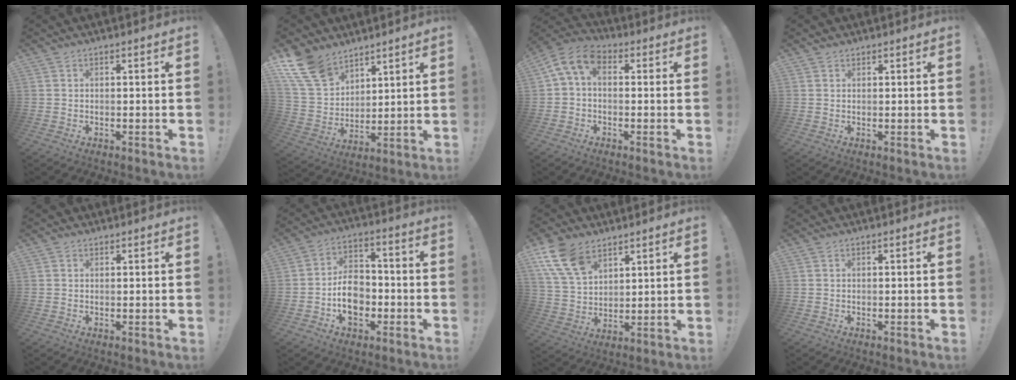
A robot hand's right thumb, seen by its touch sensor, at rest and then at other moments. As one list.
[{"total": 15.0, "force": [10.3, 8.9, 6.2], "torque": [-0.130, -0.061, 0.204]}, {"total": 8.4, "force": [1.8, 5.1, 6.5], "torque": [-0.131, 0.001, 0.039]}, {"total": 0.9, "force": [0.8, 0.4, 0.1], "torque": [-0.002, -0.001, 0.015]}, {"total": 0.9, "force": [0.7, 0.6, 0.1], "torque": [-0.003, 0.001, 0.012]}, {"total": 11.2, "force": [-3.1, 8.1, 7.2], "torque": [-0.120, 0.014, -0.055]}, {"total": 13.2, "force": [7.8, 8.1, 7.0], "torque": [-0.140, -0.031, 0.154]}, {"total": 0.0}]